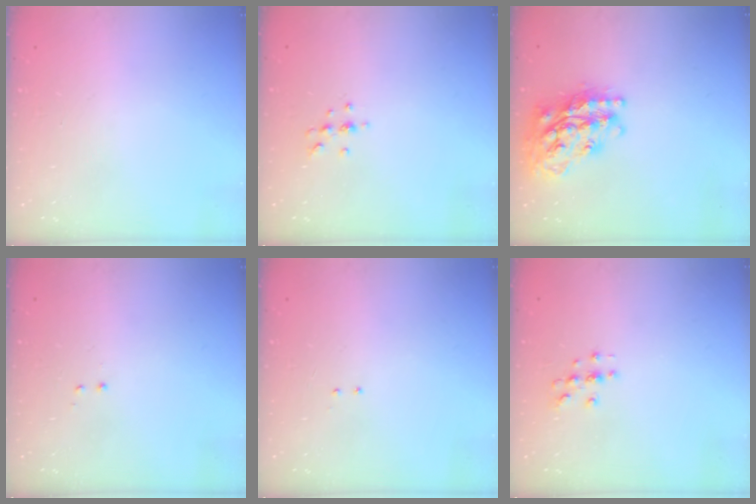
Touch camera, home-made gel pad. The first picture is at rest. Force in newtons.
{"total": 5.2, "press": 5.2, "slide": 0.6}
{"total": 22.9, "press": 22.9, "slide": 1.8}
{"total": 0.5, "press": 0.5, "slide": 0.3}
{"total": 2.0, "press": 2.0, "slide": 0.4}
{"total": 3.0, "press": 3.0, "slide": 0.3}